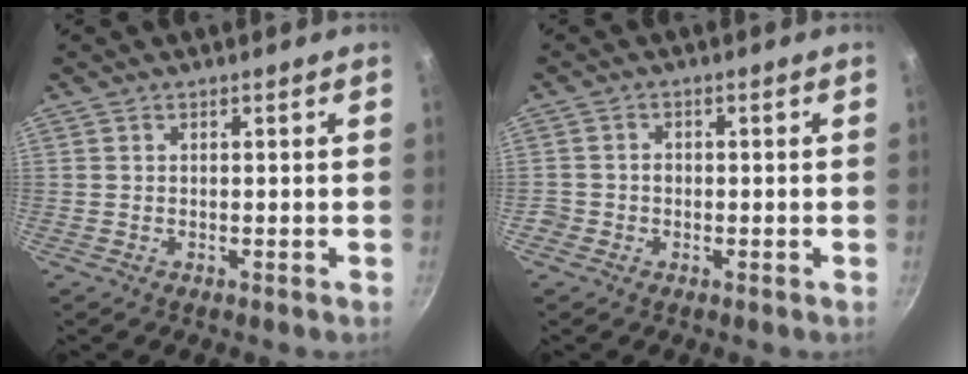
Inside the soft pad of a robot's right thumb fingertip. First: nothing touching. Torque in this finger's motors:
{"motor_torque": [0.08, 0.19, 0.30, 0.12, -0.02]}